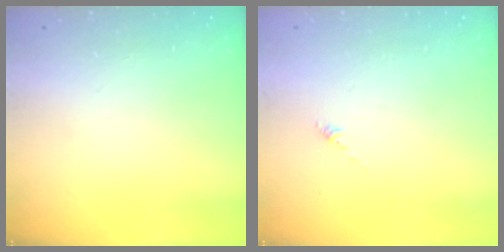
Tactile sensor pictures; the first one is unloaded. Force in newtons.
{"total": 0.0}